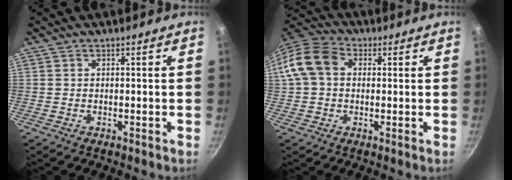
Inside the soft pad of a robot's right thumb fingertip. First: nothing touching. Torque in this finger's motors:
{"motor_torque": [-0.86, 0.95, -0.10, 0.08, 0.10]}